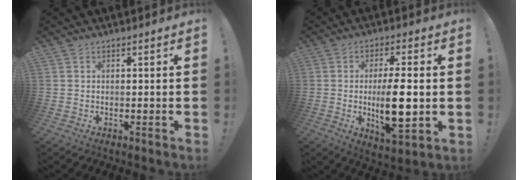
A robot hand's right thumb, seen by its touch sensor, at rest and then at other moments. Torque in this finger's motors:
{"motor_torque": [-0.06, 0.52, 0.15, -0.16, 0.34]}